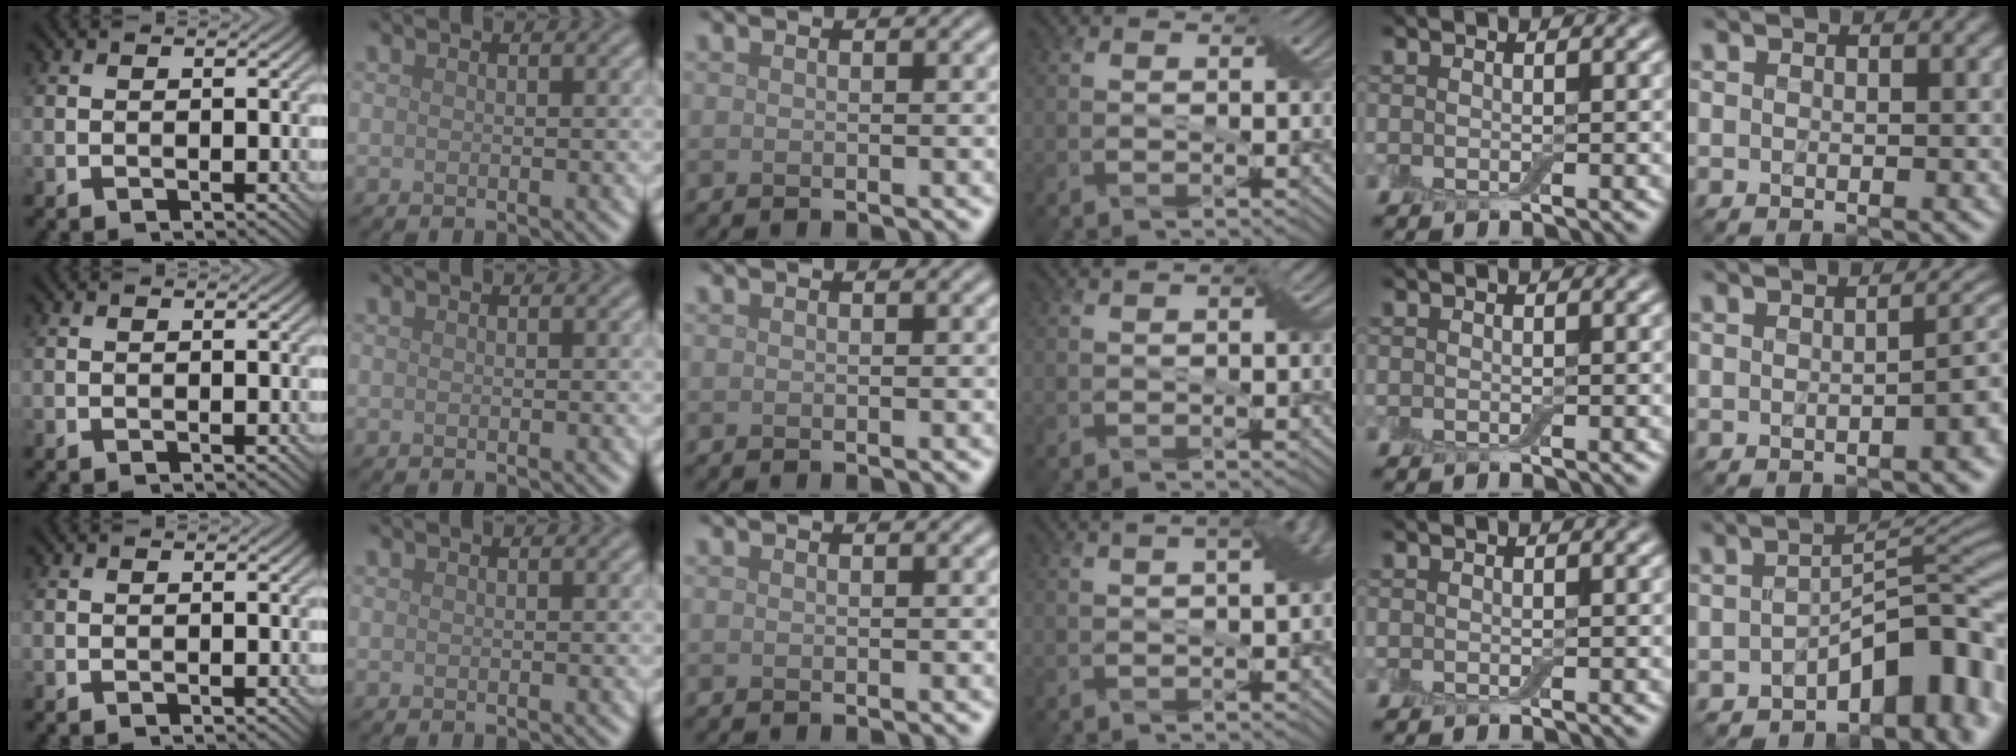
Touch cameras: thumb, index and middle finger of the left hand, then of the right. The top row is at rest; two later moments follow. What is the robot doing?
{"motion": "pour", "object": "bottle"}